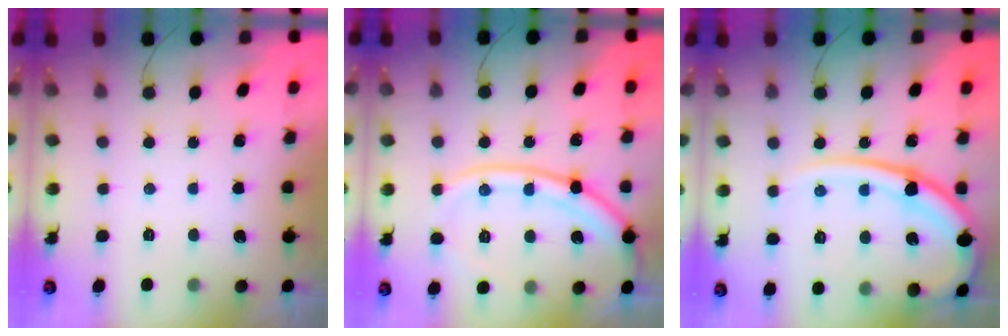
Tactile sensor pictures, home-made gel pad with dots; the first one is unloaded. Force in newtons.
{"total": 14.1, "press": 14.0, "slide": 1.0}
{"total": 17.5, "press": 17.4, "slide": 1.7}